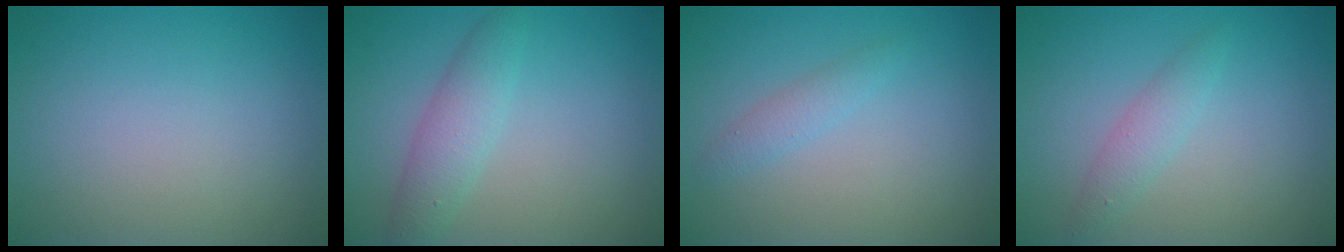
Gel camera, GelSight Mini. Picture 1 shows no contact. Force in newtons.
{"total": 3.0, "press": 3.0, "slide": 0.1}
{"total": 1.4, "press": 1.4, "slide": 0.0}
{"total": 1.8, "press": 1.8, "slide": 0.1}